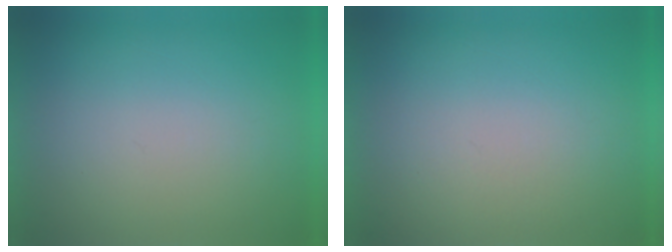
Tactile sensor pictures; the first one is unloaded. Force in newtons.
{"total": 1.2}